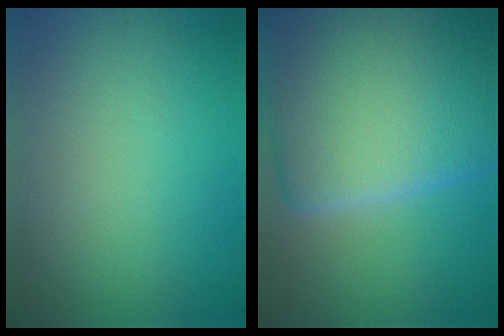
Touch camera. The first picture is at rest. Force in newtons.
{"total": 18.4, "press": 18.4, "slide": 0.7}